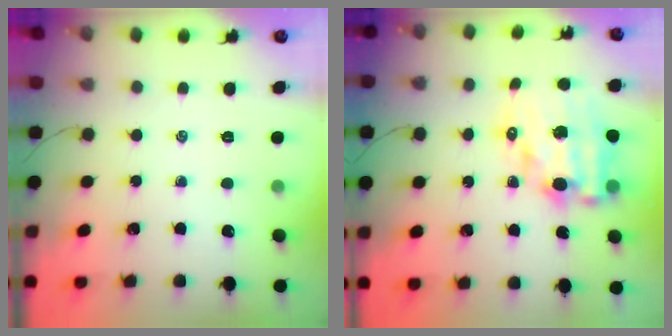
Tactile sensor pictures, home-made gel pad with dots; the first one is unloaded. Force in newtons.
{"total": 16.1, "press": 15.6, "slide": 3.8}